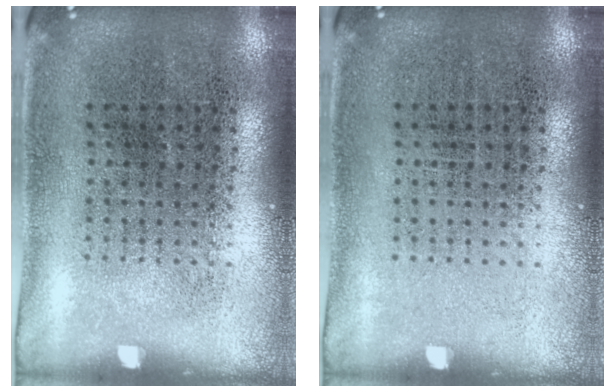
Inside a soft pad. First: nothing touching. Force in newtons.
{"total": 0.0}